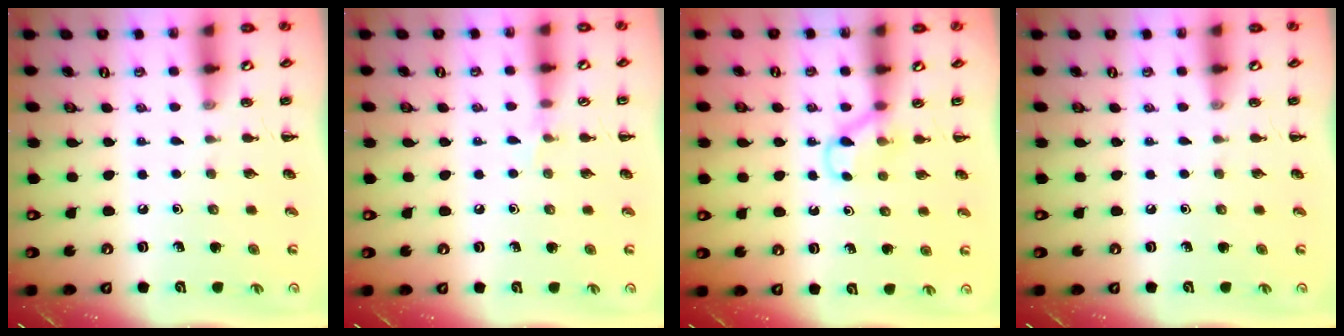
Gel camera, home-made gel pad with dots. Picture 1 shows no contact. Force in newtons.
{"total": 3.8, "press": 3.6, "slide": 1.4}
{"total": 5.5, "press": 5.3, "slide": 1.3}
{"total": 0.0}